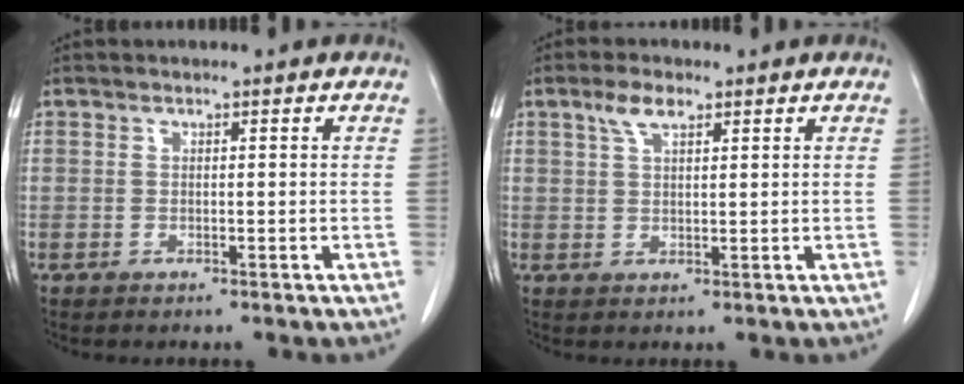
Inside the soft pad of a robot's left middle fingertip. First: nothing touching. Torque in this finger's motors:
{"motor_torque": [0.23, -0.14, -0.14, -0.03]}